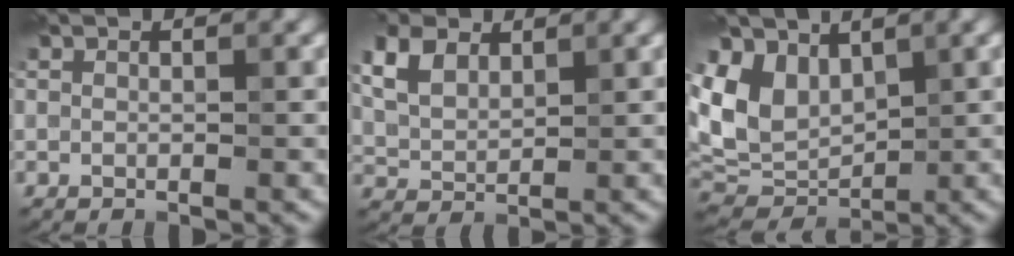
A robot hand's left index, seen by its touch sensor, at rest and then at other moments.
{"total": 6.0, "force": [3.0, 3.8, 3.6], "torque": [-0.111, 0.021, 0.053]}
{"total": 6.8, "force": [2.3, 4.8, 4.2], "torque": [-0.093, -0.006, 0.041]}